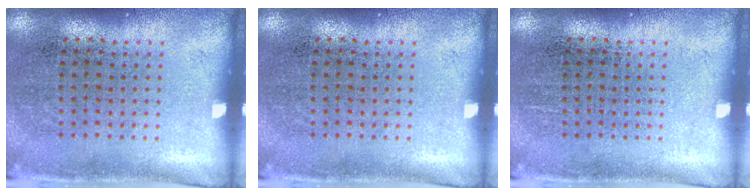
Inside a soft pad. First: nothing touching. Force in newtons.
{"total": 0.0}
{"total": 0.0}